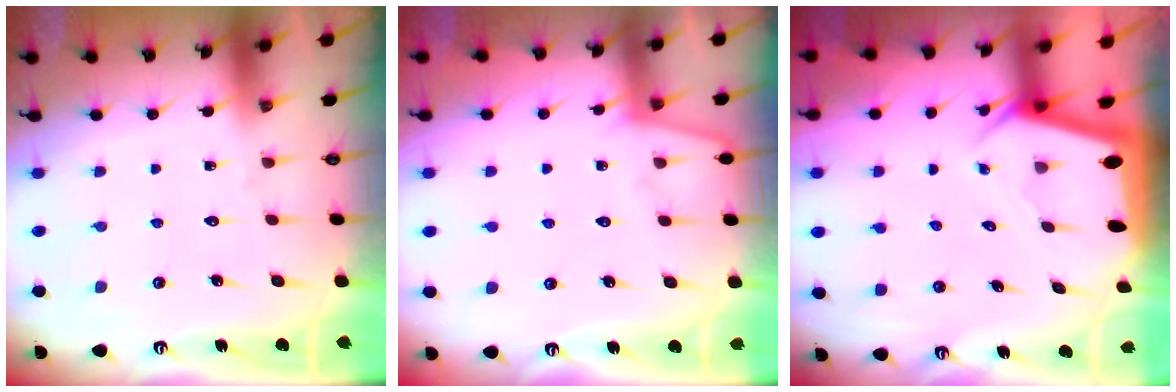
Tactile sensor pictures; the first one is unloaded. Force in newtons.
{"total": 2.4, "press": 2.4, "slide": 0.3}
{"total": 2.1, "press": 2.1, "slide": 0.2}